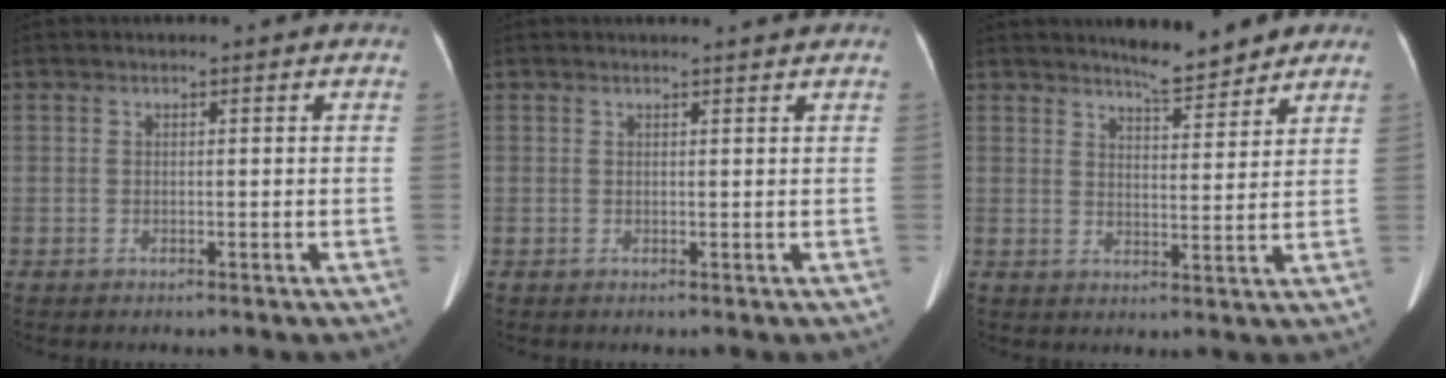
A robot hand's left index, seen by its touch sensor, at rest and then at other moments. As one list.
[{"total": 1.6, "force": [1.5, -0.4, 0.5], "torque": [-0.010, -0.002, 0.020]}, {"total": 6.3, "force": [5.6, 1.1, 2.7], "torque": [-0.042, -0.001, 0.084]}]